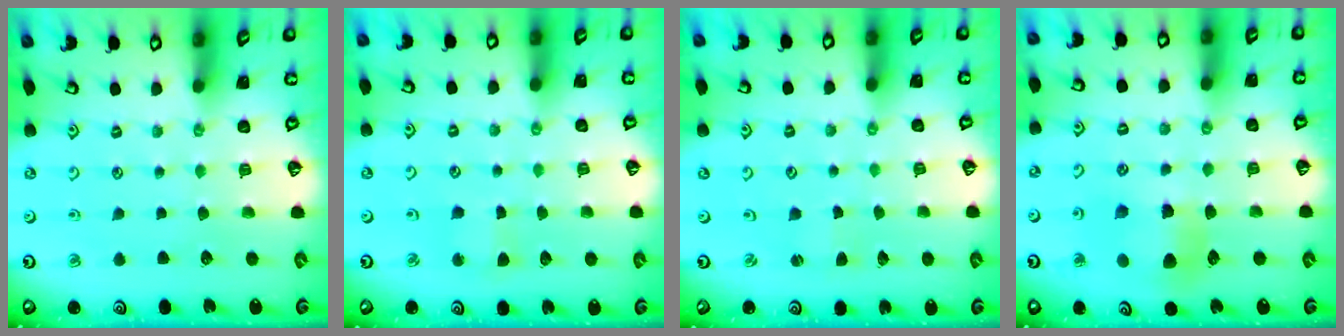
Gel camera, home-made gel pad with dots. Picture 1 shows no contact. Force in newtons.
{"total": 2.7, "press": 2.6, "slide": 0.3}
{"total": 1.5, "press": 1.5, "slide": 0.3}
{"total": 6.7, "press": 6.7, "slide": 0.8}